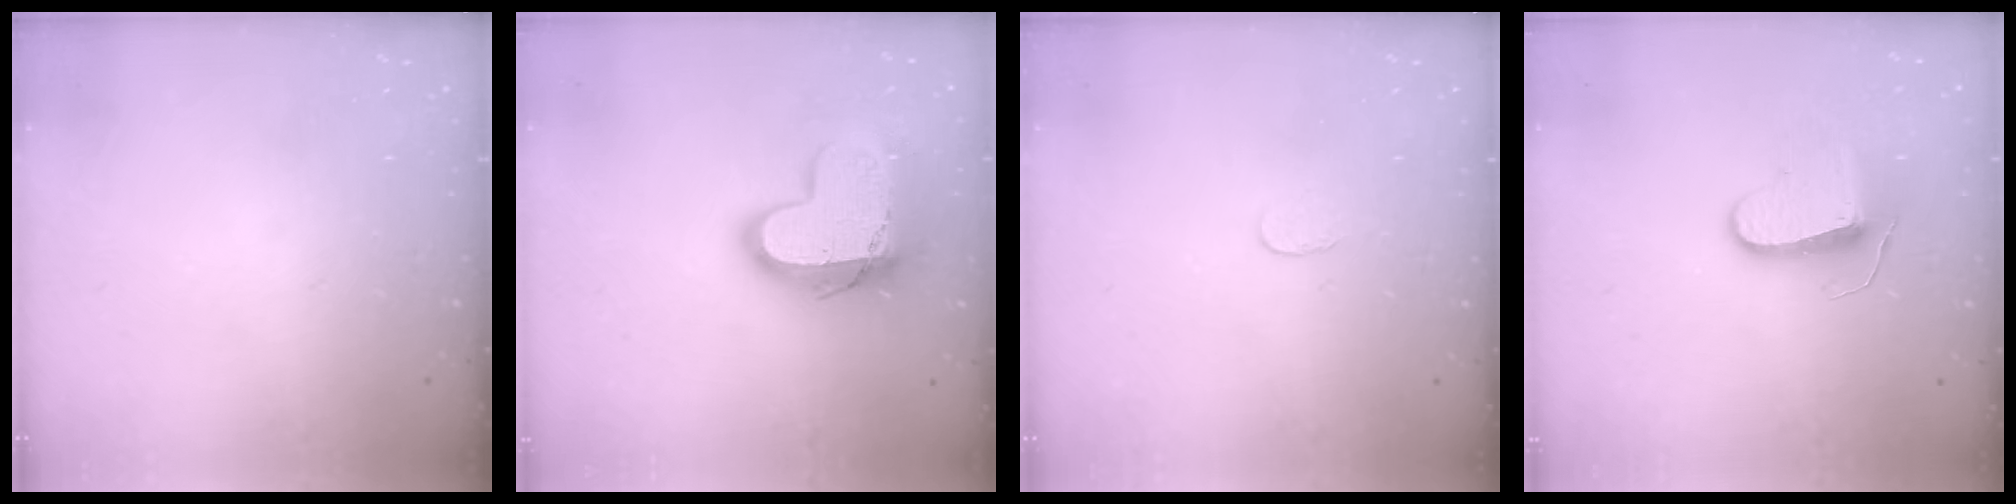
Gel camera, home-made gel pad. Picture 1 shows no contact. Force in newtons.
{"total": 16.2, "press": 16.1, "slide": 1.1}
{"total": 2.6, "press": 2.6, "slide": 0.2}
{"total": 9.0, "press": 9.0, "slide": 0.3}